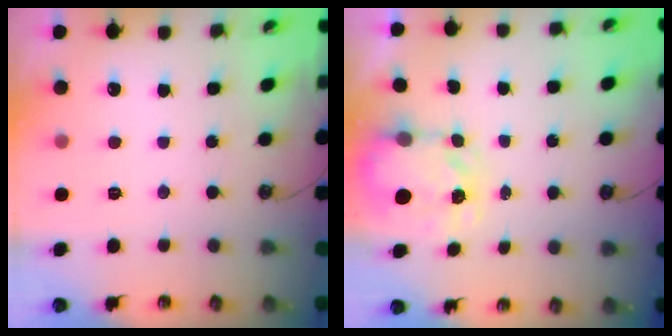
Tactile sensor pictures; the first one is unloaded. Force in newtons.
{"total": 3.6, "press": 3.5, "slide": 0.4}